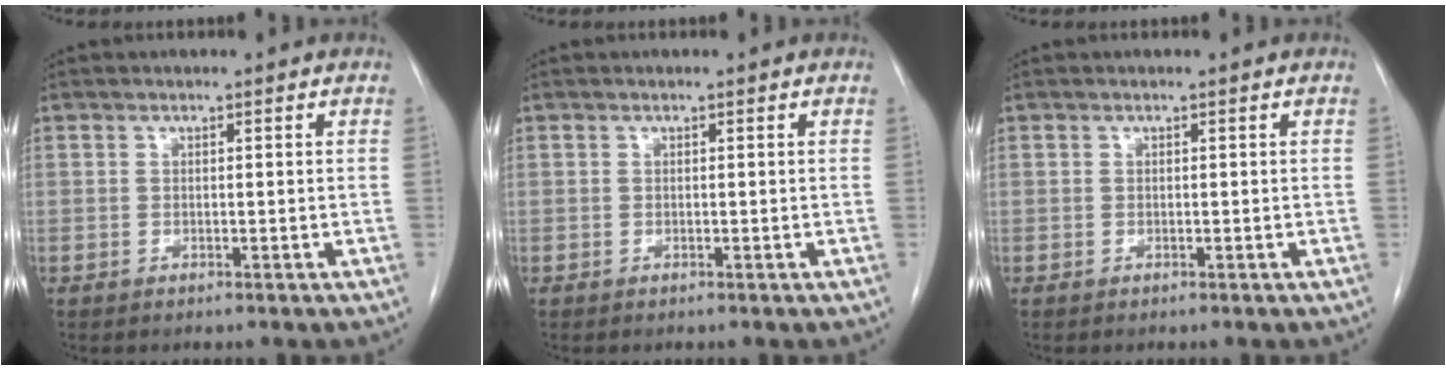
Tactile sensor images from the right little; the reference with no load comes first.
{"total": 0.0}
{"total": 0.0}